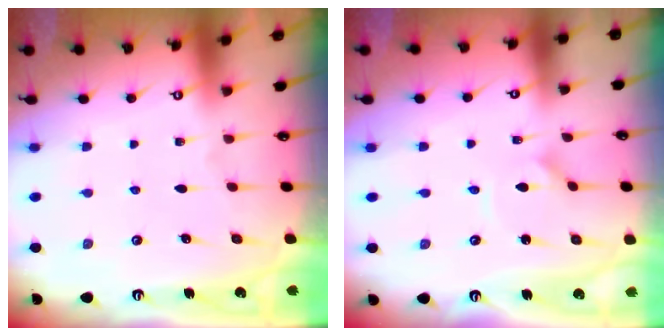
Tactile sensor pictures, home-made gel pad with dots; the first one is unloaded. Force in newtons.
{"total": 0.8, "press": 0.8, "slide": 0.2}